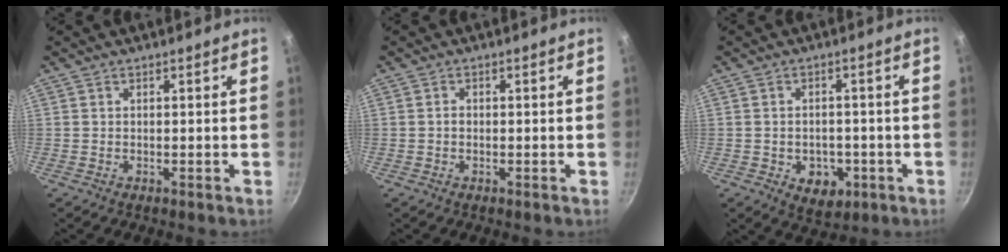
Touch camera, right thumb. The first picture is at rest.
{"total": 0.7, "force": [-0.2, 0.6, 0.4], "torque": [-0.005, 0.004, -0.004]}
{"total": 6.8, "force": [-2.3, 4.9, 4.0], "torque": [-0.035, 0.006, -0.022]}